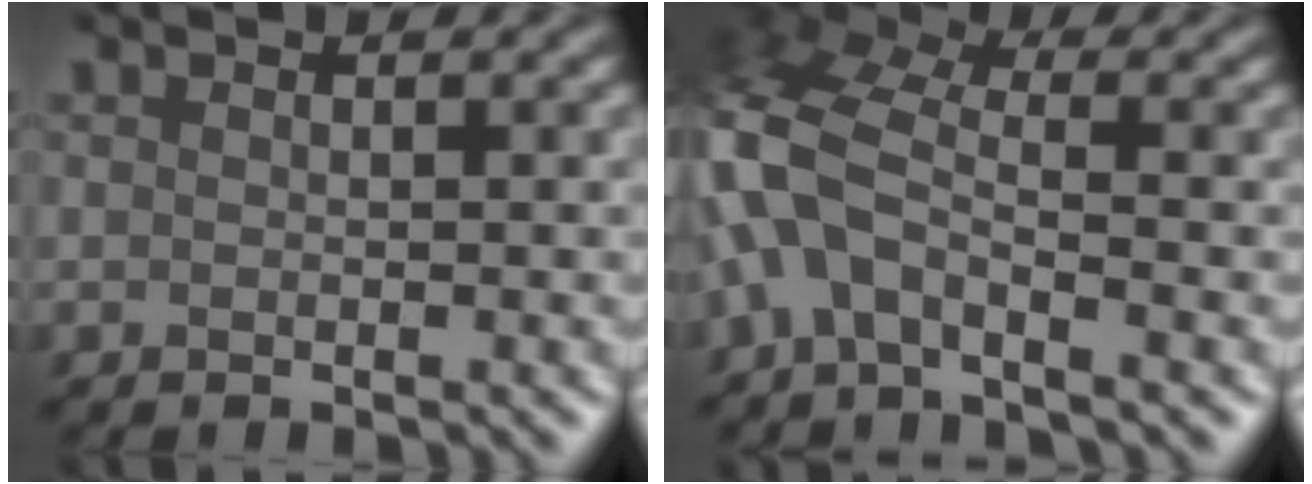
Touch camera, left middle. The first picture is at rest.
{"total": 7.4, "force": [-2.3, 3.9, 5.9], "torque": [-0.169, 0.012, -0.052]}